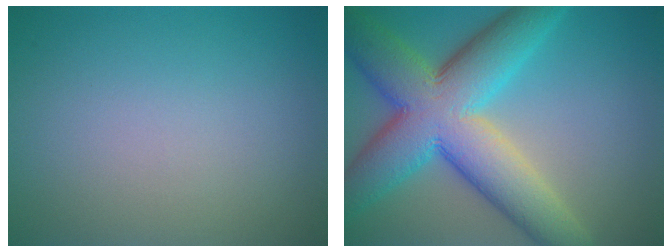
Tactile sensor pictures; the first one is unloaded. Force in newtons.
{"total": 12.0, "press": 12.0, "slide": 0.2}